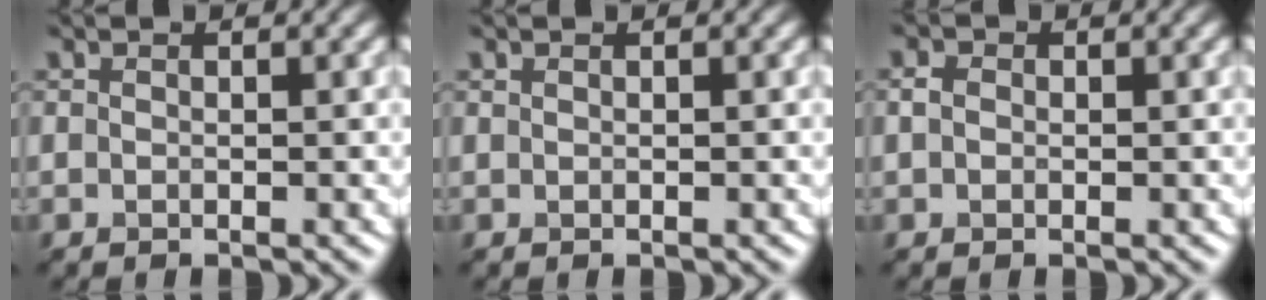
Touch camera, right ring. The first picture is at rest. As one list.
[{"total": 0.6, "force": [-0.1, -0.5, -0.4], "torque": [-0.001, -0.004, 0.006]}, {"total": 0.7, "force": [-0.4, -0.2, -0.5], "torque": [-0.013, 0.003, 0.014]}]